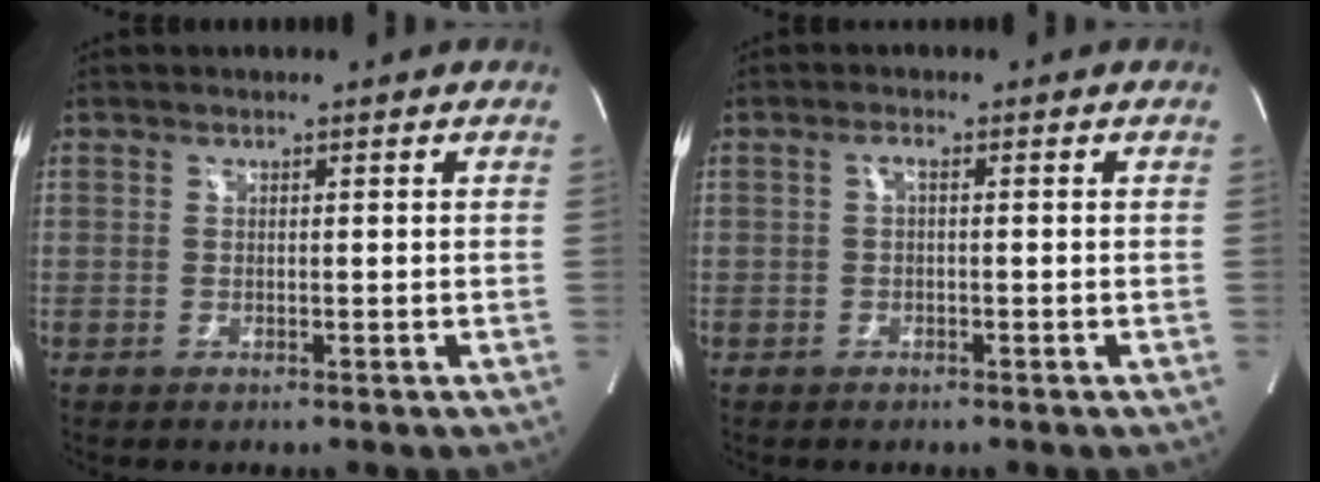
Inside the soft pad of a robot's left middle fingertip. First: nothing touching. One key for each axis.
{"total": 1.1, "fx": 0.0, "fy": 0.3, "fz": 1.1, "tx": -0.020, "ty": 0.003, "tz": -0.001}